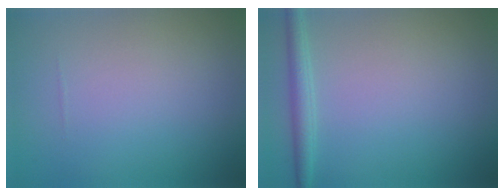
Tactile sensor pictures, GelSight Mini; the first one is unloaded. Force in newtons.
{"total": 2.0, "press": 2.0, "slide": 0.1}